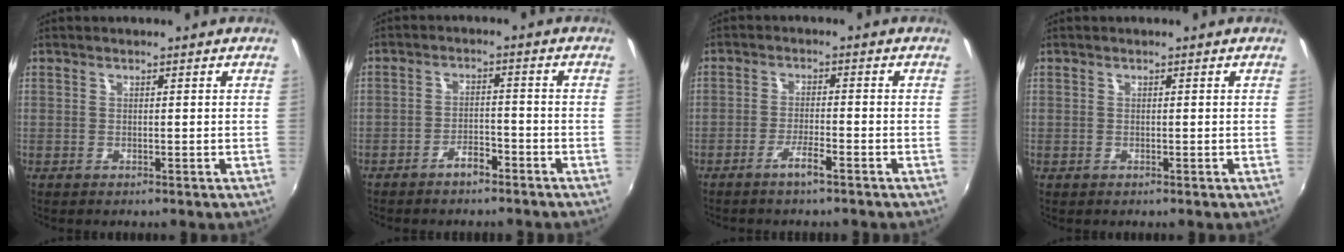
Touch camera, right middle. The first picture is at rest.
{"total": 3.8, "force": [-3.1, 1.3, 1.6], "torque": [-0.043, 0.010, -0.044]}
{"total": 3.3, "force": [-2.5, 0.1, 2.1], "torque": [-0.054, 0.002, -0.045]}
{"total": 0.0}